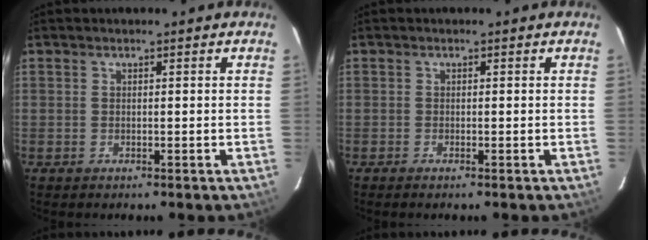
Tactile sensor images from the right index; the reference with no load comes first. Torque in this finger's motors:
{"motor_torque": [0.12, 0.04, -0.01, 0.00]}